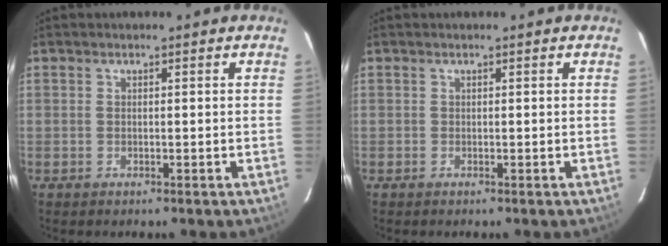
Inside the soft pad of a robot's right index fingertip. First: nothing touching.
{"total": 0.0}